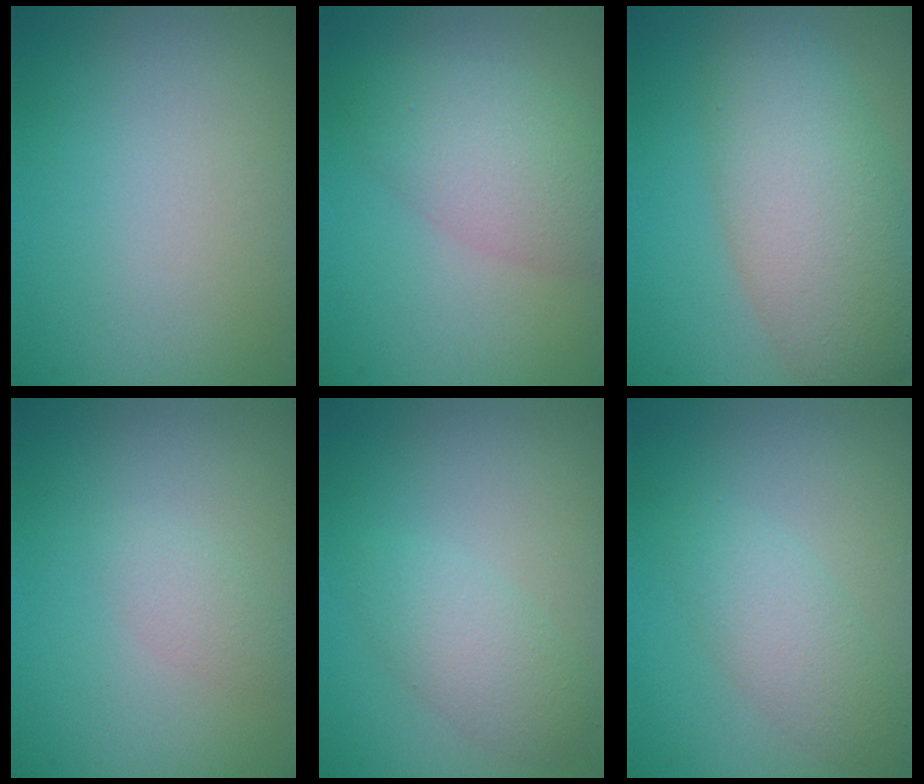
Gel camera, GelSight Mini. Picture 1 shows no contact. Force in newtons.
{"total": 4.9, "press": 4.9, "slide": 0.2}
{"total": 7.7, "press": 7.7, "slide": 0.2}
{"total": 1.3, "press": 1.3, "slide": 0.1}
{"total": 2.7, "press": 2.6, "slide": 0.1}
{"total": 2.8, "press": 2.8, "slide": 0.2}